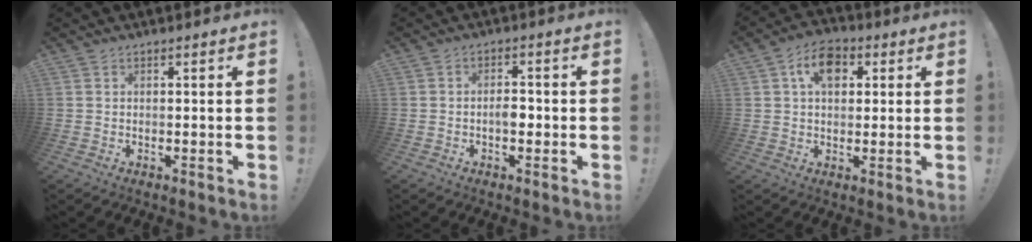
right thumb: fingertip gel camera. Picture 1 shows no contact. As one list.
[{"total": 3.9, "force": [-1.3, 2.1, 3.0], "torque": [-0.047, 0.012, -0.023]}, {"total": 9.3, "force": [3.1, 6.2, 6.3], "torque": [-0.088, 0.003, 0.055]}]